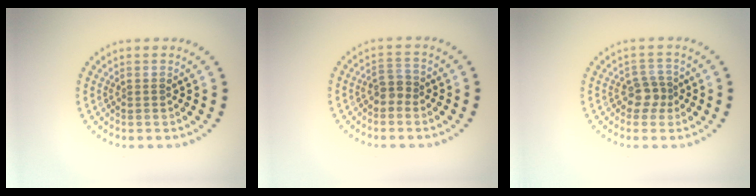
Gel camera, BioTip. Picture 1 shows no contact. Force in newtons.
{"total": 1.6, "press": 1.4, "slide": 0.8}
{"total": 2.1, "press": 1.7, "slide": 1.1}